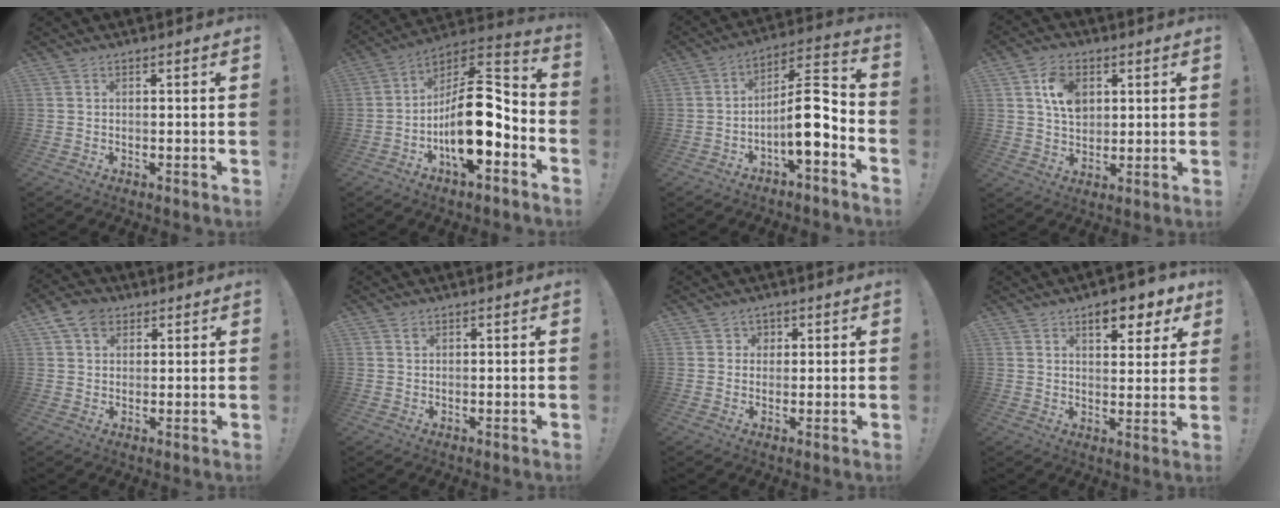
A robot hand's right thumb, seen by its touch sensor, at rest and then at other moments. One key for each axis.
{"total": 19.0, "fx": -4.4, "fy": 8.7, "fz": 16.3, "tx": -0.278, "ty": 0.021, "tz": -0.065}
{"total": 12.8, "fx": -3.6, "fy": 4.4, "fz": 11.4, "tx": -0.175, "ty": 0.020, "tz": -0.056}
{"total": 9.9, "fx": 3.5, "fy": 7.2, "fz": 5.8, "tx": -0.086, "ty": -0.002, "tz": 0.067}
{"total": 7.2, "fx": 3.5, "fy": 5.3, "fz": 3.4, "tx": -0.058, "ty": -0.003, "tz": 0.068}
{"total": 0.9, "fx": 0.5, "fy": 0.6, "fz": 0.4, "tx": -0.001, "ty": -0.002, "tz": 0.009}
{"total": 2.7, "fx": 0.8, "fy": 2.5, "fz": 0.4, "tx": 0.002, "ty": -0.006, "tz": 0.012}
{"total": 8.7, "fx": 5.4, "fy": 3.6, "fz": 5.7, "tx": -0.062, "ty": -0.035, "tz": 0.090}